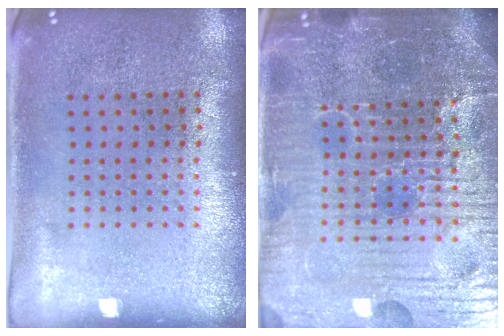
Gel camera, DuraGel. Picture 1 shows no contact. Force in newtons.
{"total": 6.4, "press": 5.8, "slide": 2.7}